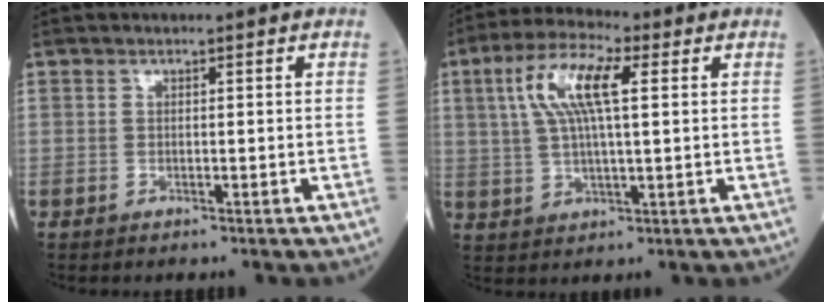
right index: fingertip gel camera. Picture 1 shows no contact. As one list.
[{"total": 10.2, "force": [2.9, 2.4, 9.5], "torque": [-0.197, 0.019, 0.055]}]